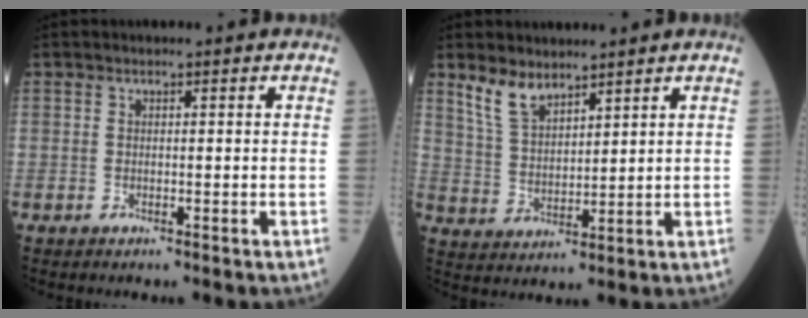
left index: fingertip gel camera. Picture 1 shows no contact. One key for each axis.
{"total": 5.5, "fx": 4.5, "fy": 2.1, "fz": 2.3, "tx": -0.055, "ty": 0.005, "tz": 0.100}